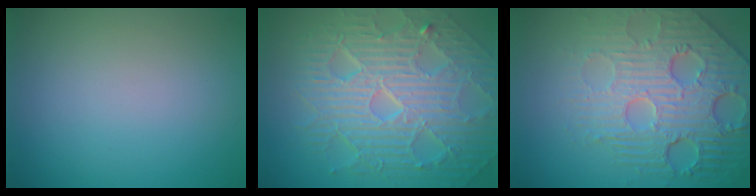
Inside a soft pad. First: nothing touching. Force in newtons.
{"total": 10.5, "press": 6.8, "slide": 8.0}
{"total": 8.1, "press": 5.8, "slide": 5.7}